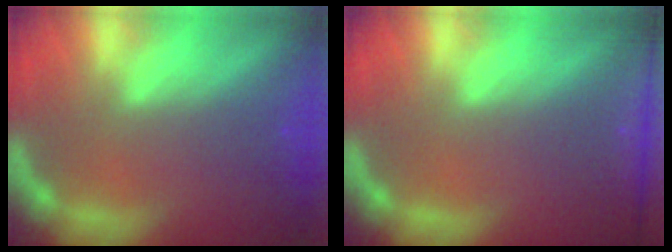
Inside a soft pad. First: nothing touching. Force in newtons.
{"total": 8.5}